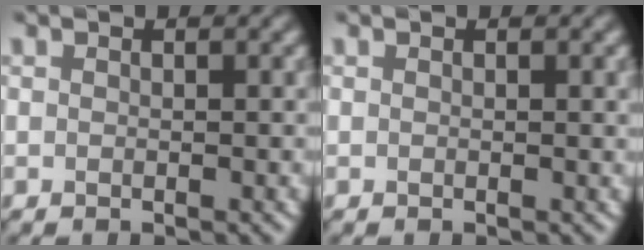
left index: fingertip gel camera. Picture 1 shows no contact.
{"total": 0.7, "force": [0.1, 0.2, 0.7], "torque": [-0.007, 0.000, 0.000]}